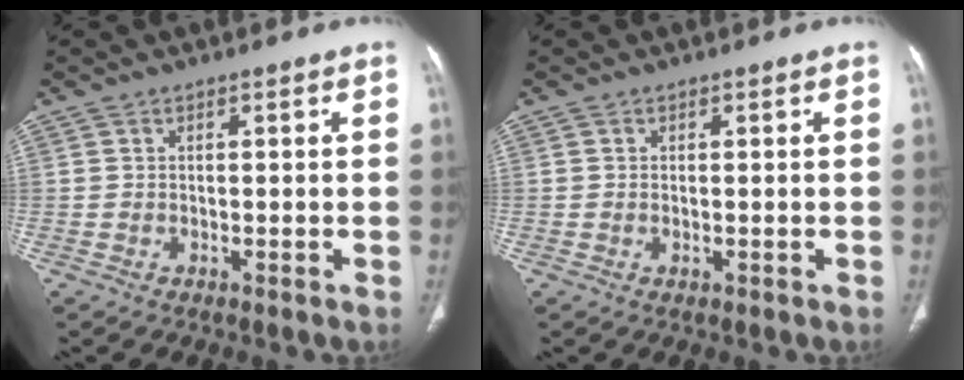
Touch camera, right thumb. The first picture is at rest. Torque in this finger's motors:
{"motor_torque": [-0.53, -0.31, -0.10, 0.47, 0.05]}